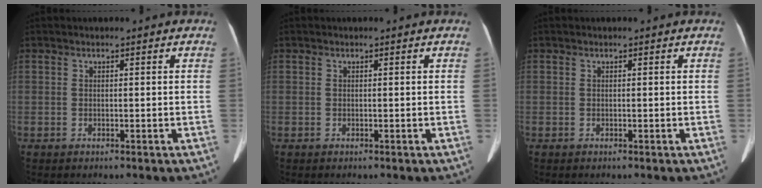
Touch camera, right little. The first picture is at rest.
{"total": 0.0}
{"total": 0.0}